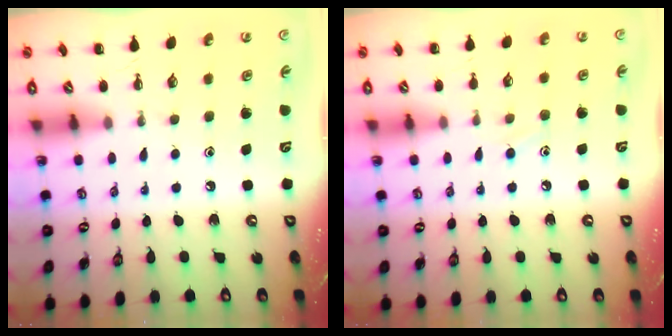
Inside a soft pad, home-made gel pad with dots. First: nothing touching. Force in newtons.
{"total": 7.2, "press": 6.7, "slide": 2.5}